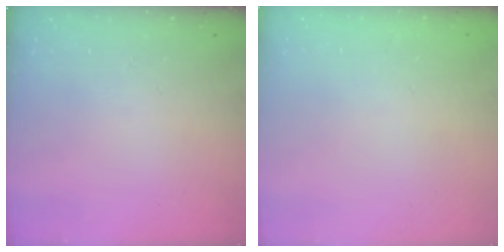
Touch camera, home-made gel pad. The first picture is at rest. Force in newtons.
{"total": 2.2, "press": 2.2, "slide": 0.1}